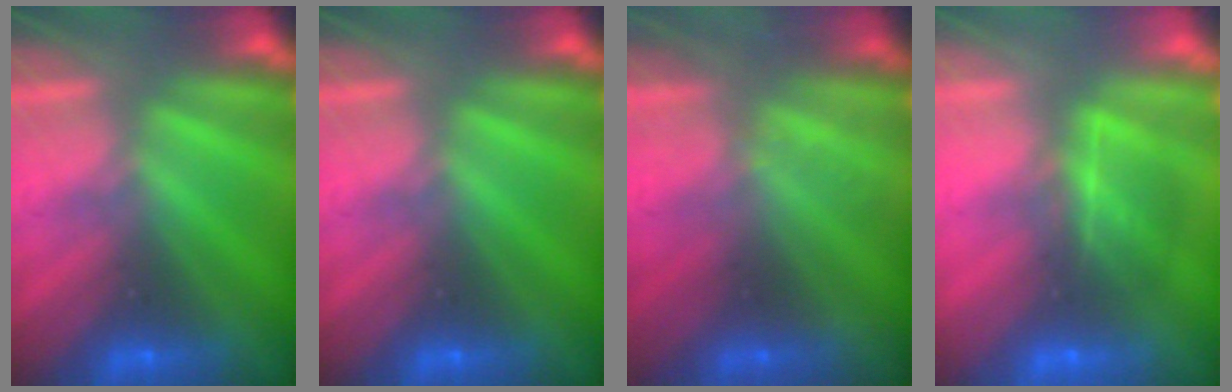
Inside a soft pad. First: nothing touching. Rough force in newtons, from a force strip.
{"total": 0.0}
{"total": 2.2}
{"total": 4.8}